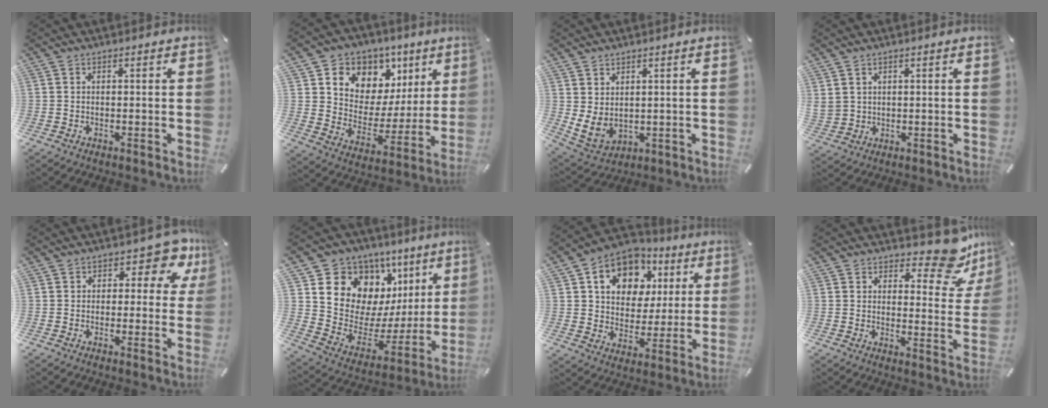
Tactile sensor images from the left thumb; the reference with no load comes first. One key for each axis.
{"total": 9.0, "fx": 4.8, "fy": 7.6, "fz": 0.5, "tx": -0.012, "ty": -0.065, "tz": 0.088}
{"total": 5.0, "fx": 2.3, "fy": 3.8, "fz": 2.3, "tx": -0.055, "ty": -0.018, "tz": 0.045}
{"total": 2.8, "fx": 1.8, "fy": 2.1, "fz": 0.4, "tx": -0.013, "ty": -0.006, "tz": 0.035}
{"total": 8.1, "fx": 4.0, "fy": 4.6, "fz": 5.3, "tx": -0.058, "ty": -0.023, "tz": 0.062}
{"total": 11.8, "fx": 6.4, "fy": 9.5, "fz": 2.9, "tx": -0.042, "ty": -0.085, "tz": 0.124}
{"total": 12.4, "fx": 5.0, "fy": 10.2, "fz": 5.0, "tx": -0.089, "ty": -0.020, "tz": 0.094}
{"total": 12.1, "fx": 9.1, "fy": 4.6, "fz": 6.4, "tx": -0.071, "ty": -0.074, "tz": 0.155}